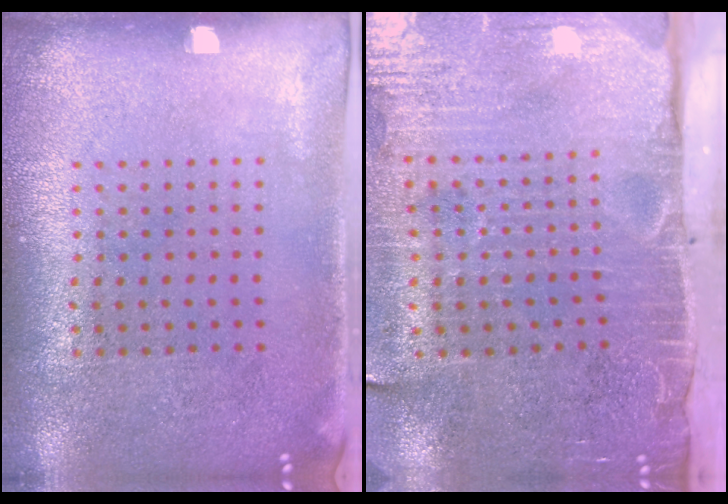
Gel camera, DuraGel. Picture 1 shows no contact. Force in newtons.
{"total": 4.7, "press": 3.8, "slide": 2.7}